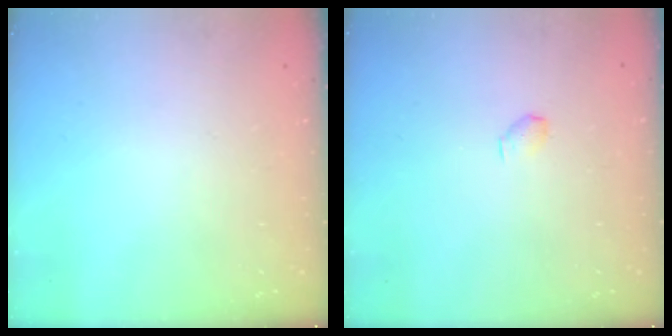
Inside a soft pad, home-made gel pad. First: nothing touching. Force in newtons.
{"total": 2.9, "press": 2.9, "slide": 0.5}